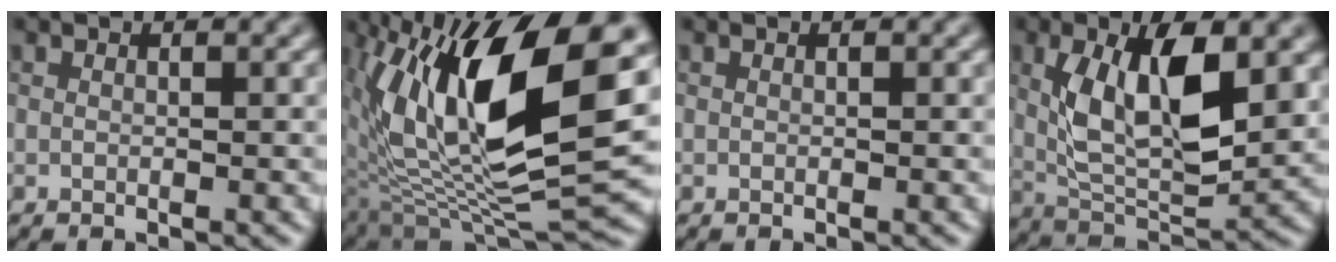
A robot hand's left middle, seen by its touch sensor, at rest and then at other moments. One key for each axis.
{"total": 15.9, "fx": 4.2, "fy": 6.9, "fz": 13.7, "tx": -0.253, "ty": 0.008, "tz": 0.079}
{"total": 0.0}
{"total": 8.7, "fx": 1.5, "fy": 4.0, "fz": 7.6, "tx": -0.151, "ty": -0.002, "tz": 0.039}